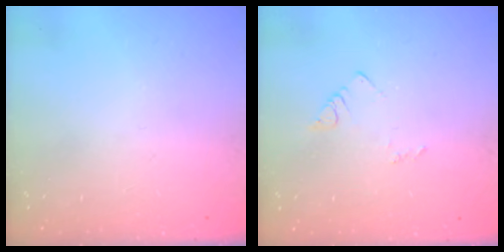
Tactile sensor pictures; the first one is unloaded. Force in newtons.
{"total": 3.4, "press": 3.4, "slide": 0.3}